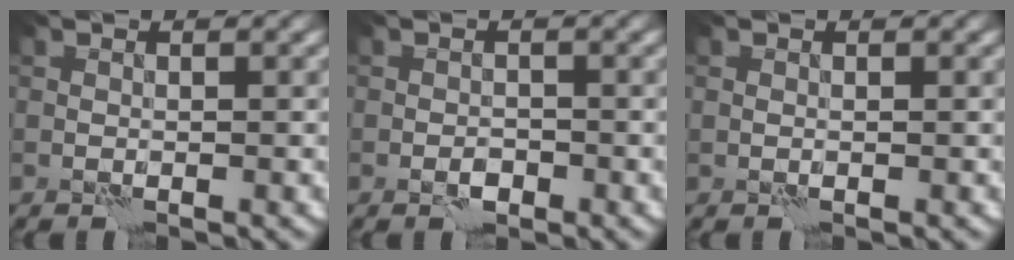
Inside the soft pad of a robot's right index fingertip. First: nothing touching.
{"total": 1.3, "force": [-0.9, 0.6, 0.7], "torque": [-0.010, 0.003, -0.016]}
{"total": 0.0}